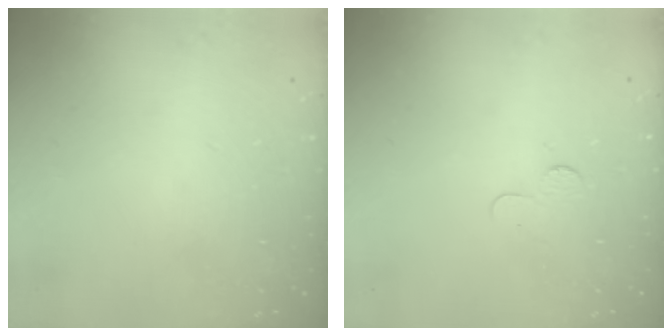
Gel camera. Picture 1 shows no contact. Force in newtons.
{"total": 2.5, "press": 2.5, "slide": 0.2}